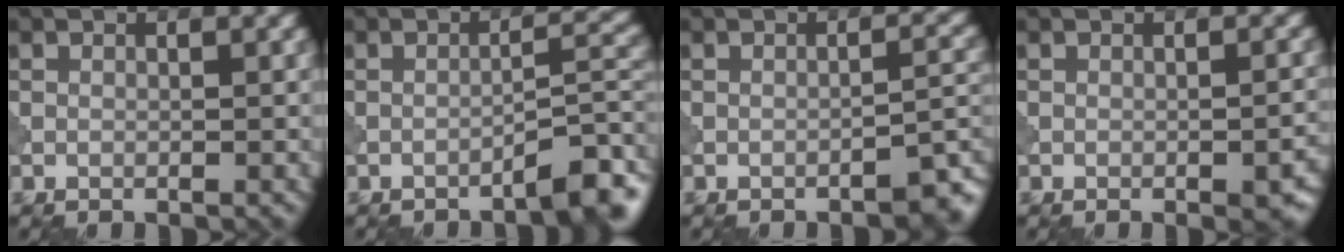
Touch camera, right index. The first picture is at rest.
{"total": 3.9, "force": [-2.7, 0.5, 2.8], "torque": [-0.037, 0.018, -0.045]}
{"total": 3.0, "force": [-2.3, 0.6, 1.8], "torque": [-0.018, 0.012, -0.037]}
{"total": 3.4, "force": [-1.8, 1.1, 2.6], "torque": [-0.031, -0.003, -0.017]}